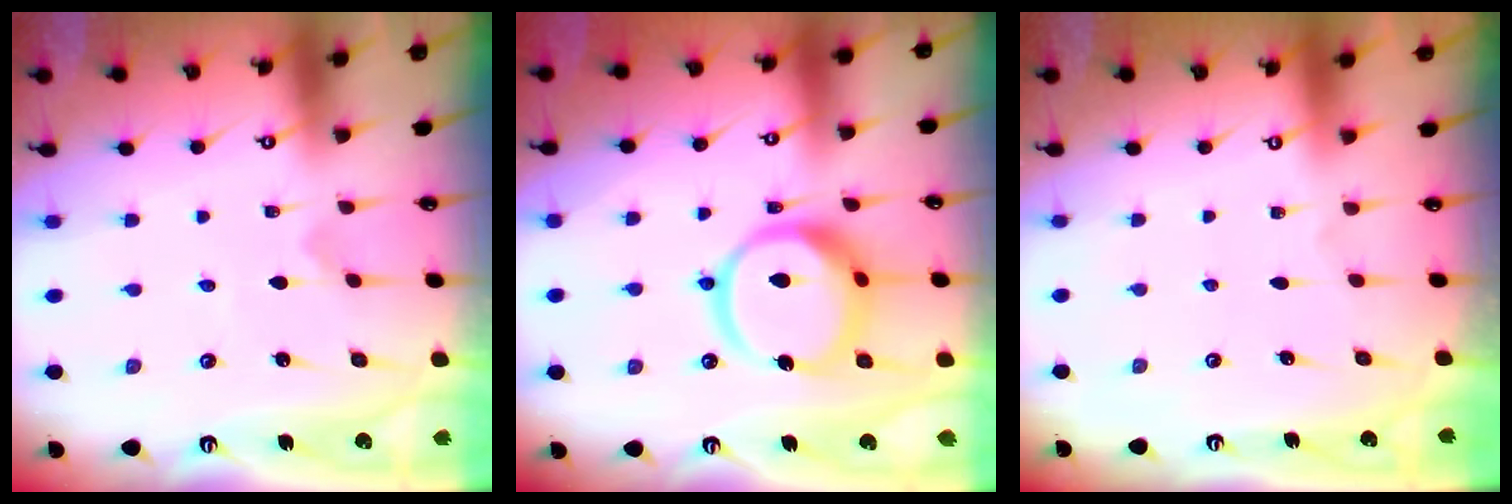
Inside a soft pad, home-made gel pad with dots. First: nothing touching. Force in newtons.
{"total": 16.7, "press": 16.6, "slide": 1.9}
{"total": 0.0}